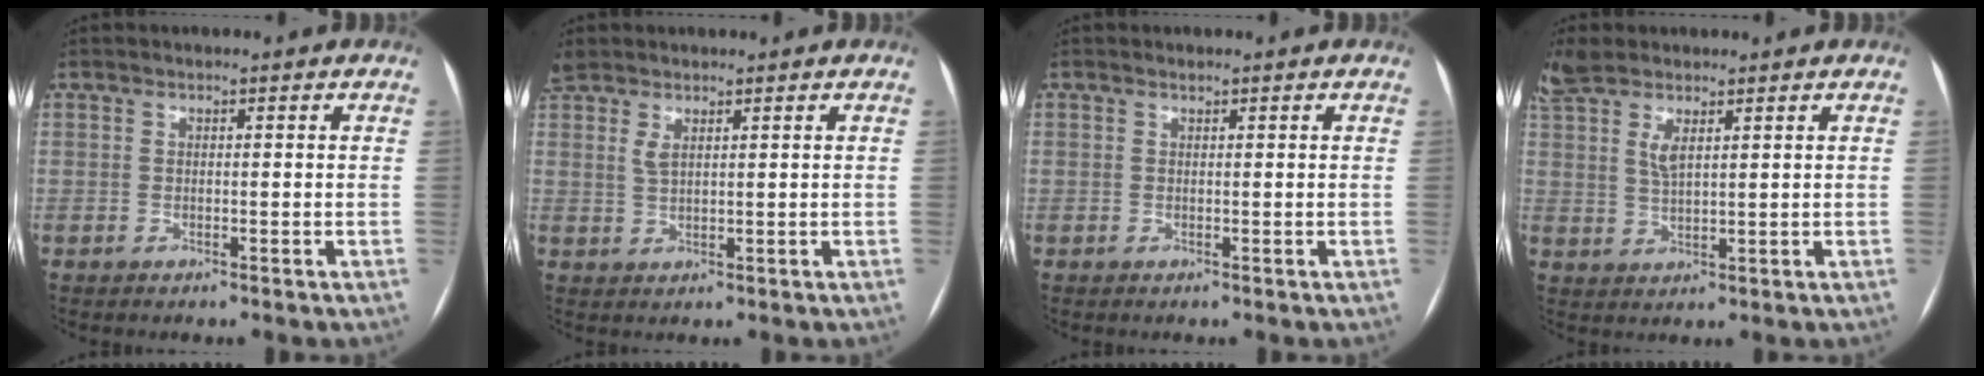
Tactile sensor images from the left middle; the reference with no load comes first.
{"total": 4.4, "force": [3.0, 1.9, 2.6], "torque": [-0.075, 0.009, 0.070]}
{"total": 0.0}
{"total": 6.9, "force": [4.4, 2.2, 4.9], "torque": [-0.118, 0.008, 0.092]}